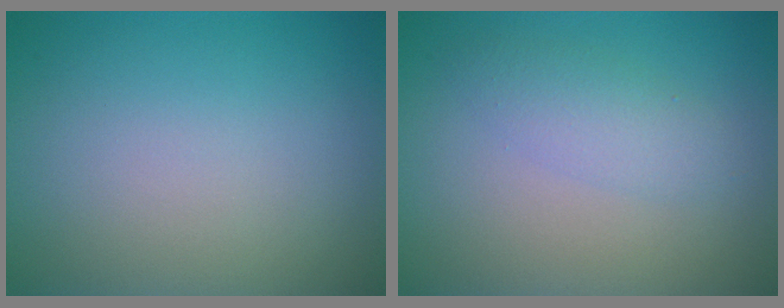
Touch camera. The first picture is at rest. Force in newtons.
{"total": 2.2, "press": 2.2, "slide": 0.1}